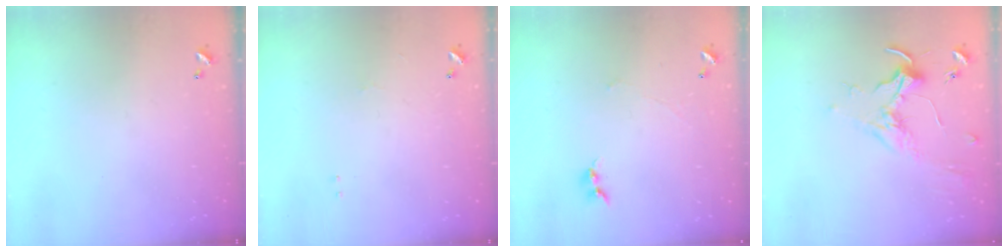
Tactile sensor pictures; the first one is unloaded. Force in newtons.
{"total": 1.0, "press": 0.9, "slide": 0.5}
{"total": 0.7, "press": 0.3, "slide": 0.6}
{"total": 1.7, "press": 1.5, "slide": 0.7}